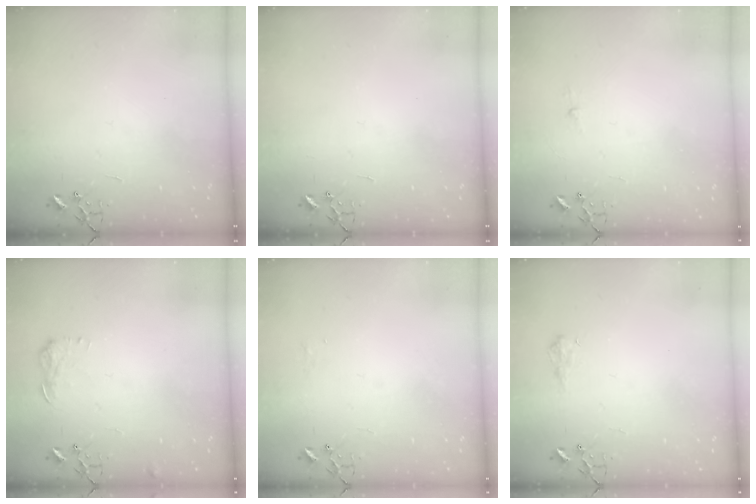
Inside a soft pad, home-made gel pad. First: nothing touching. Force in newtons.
{"total": 0.0}
{"total": 2.6, "press": 2.5, "slide": 0.4}
{"total": 7.6, "press": 7.6, "slide": 0.3}
{"total": 3.8, "press": 3.8, "slide": 0.6}
{"total": 6.8, "press": 6.8, "slide": 0.8}